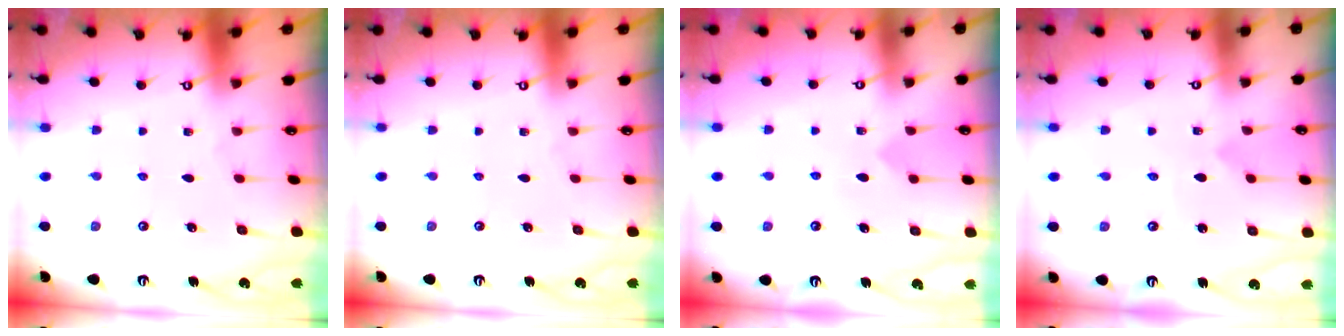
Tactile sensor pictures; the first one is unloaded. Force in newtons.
{"total": 0.0}
{"total": 6.4, "press": 6.3, "slide": 0.6}
{"total": 1.7, "press": 1.7, "slide": 0.1}